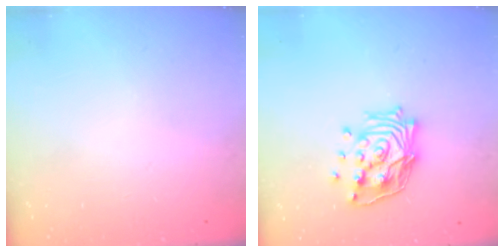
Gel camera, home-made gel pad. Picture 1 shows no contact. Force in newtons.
{"total": 15.1, "press": 14.9, "slide": 1.9}